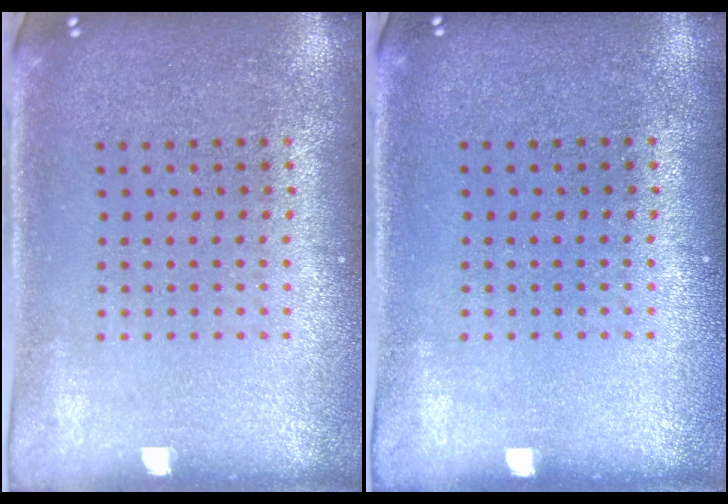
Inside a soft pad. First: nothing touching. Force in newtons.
{"total": 0.0}